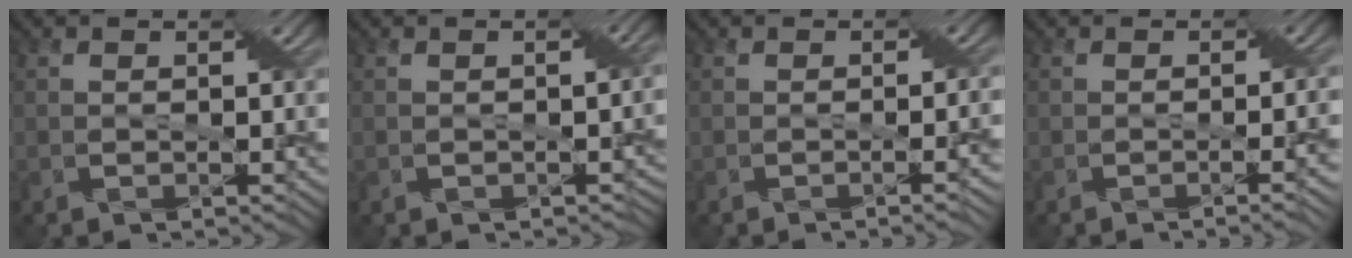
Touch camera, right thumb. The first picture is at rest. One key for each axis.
{"total": 2.1, "fx": -0.6, "fy": 1.5, "fz": 1.4, "tx": -0.006, "ty": -0.008, "tz": -0.006}
{"total": 2.0, "fx": -1.0, "fy": -0.3, "fz": 1.7, "tx": -0.016, "ty": -0.001, "tz": -0.011}
{"total": 2.6, "fx": -1.2, "fy": -0.3, "fz": 2.2, "tx": -0.024, "ty": -0.003, "tz": -0.013}